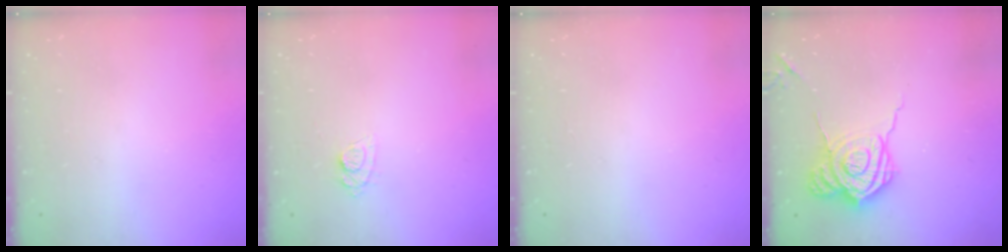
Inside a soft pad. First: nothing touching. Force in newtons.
{"total": 7.5, "press": 7.5, "slide": 0.8}
{"total": 0.0}
{"total": 12.6, "press": 12.5, "slide": 1.2}